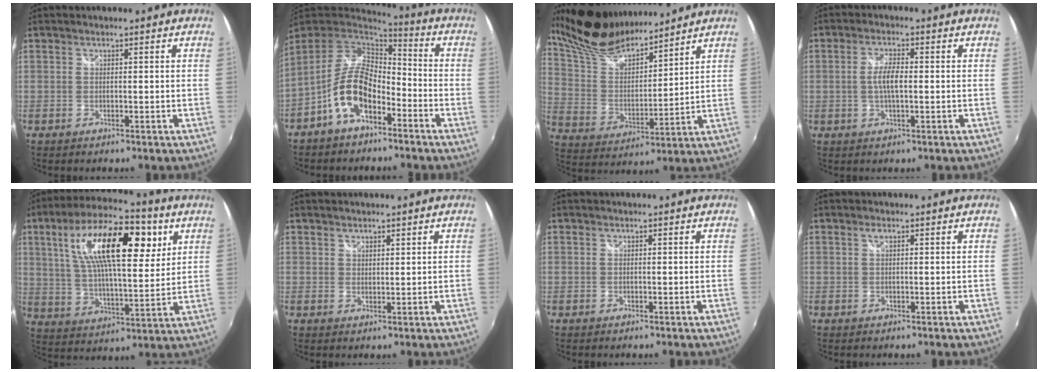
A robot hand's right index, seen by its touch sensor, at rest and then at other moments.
{"total": 11.9, "force": [-5.7, 5.9, 8.6], "torque": [-0.178, 0.011, -0.105]}
{"total": 16.0, "force": [13.7, 4.4, 6.9], "torque": [-0.140, 0.014, 0.264]}
{"total": 4.0, "force": [-0.2, 1.1, 3.9], "torque": [-0.076, 0.002, -0.003]}
{"total": 21.6, "force": [8.5, 8.3, 18.0], "torque": [-0.321, 0.029, 0.138]}
{"total": 1.4, "force": [1.3, 0.6, 0.3], "torque": [0.000, 0.001, 0.021]}
{"total": 0.0}
{"total": 0.8, "force": [0.4, 0.2, 0.6], "torque": [-0.012, 0.003, 0.005]}